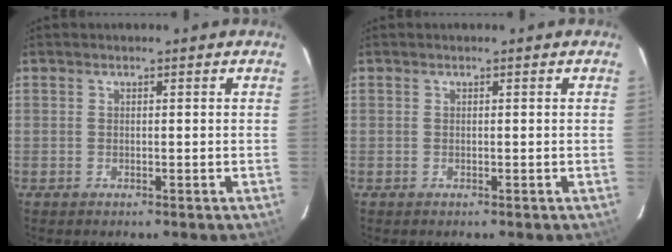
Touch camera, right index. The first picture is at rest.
{"total": 0.0}